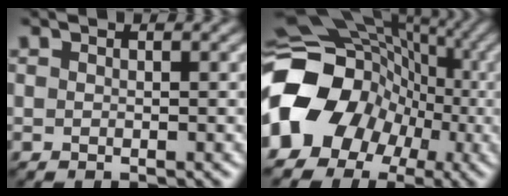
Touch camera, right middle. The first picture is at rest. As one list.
[{"total": 11.9, "force": [-2.9, 10.0, 5.7], "torque": [-0.129, 0.000, -0.069]}]